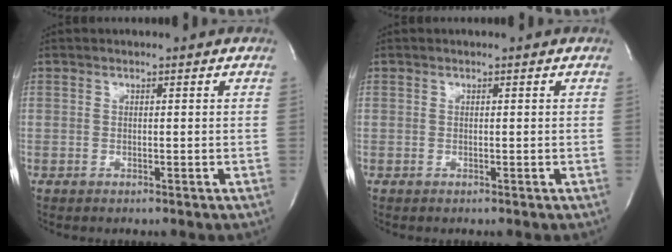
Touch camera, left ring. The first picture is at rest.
{"total": 0.0}